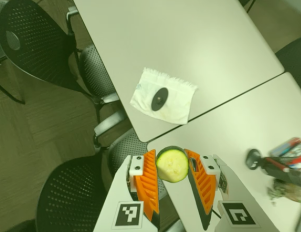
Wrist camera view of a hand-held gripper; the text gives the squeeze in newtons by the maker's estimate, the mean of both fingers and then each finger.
{"total": 8.9, "left": 9.0, "right": 8.8}